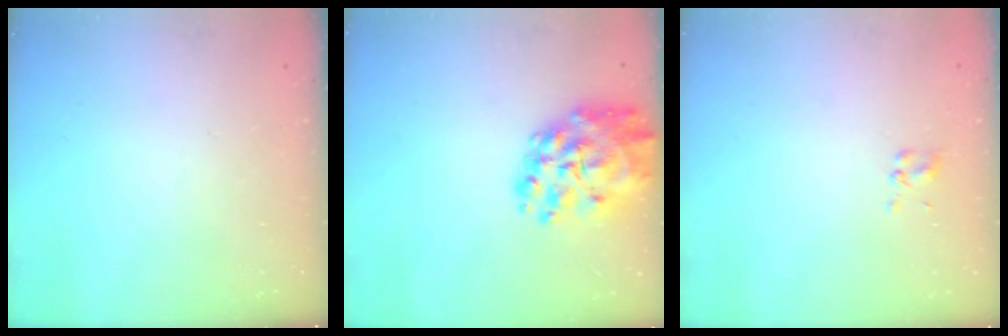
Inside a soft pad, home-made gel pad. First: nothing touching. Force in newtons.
{"total": 15.3, "press": 14.6, "slide": 4.5}
{"total": 1.8, "press": 1.6, "slide": 0.8}